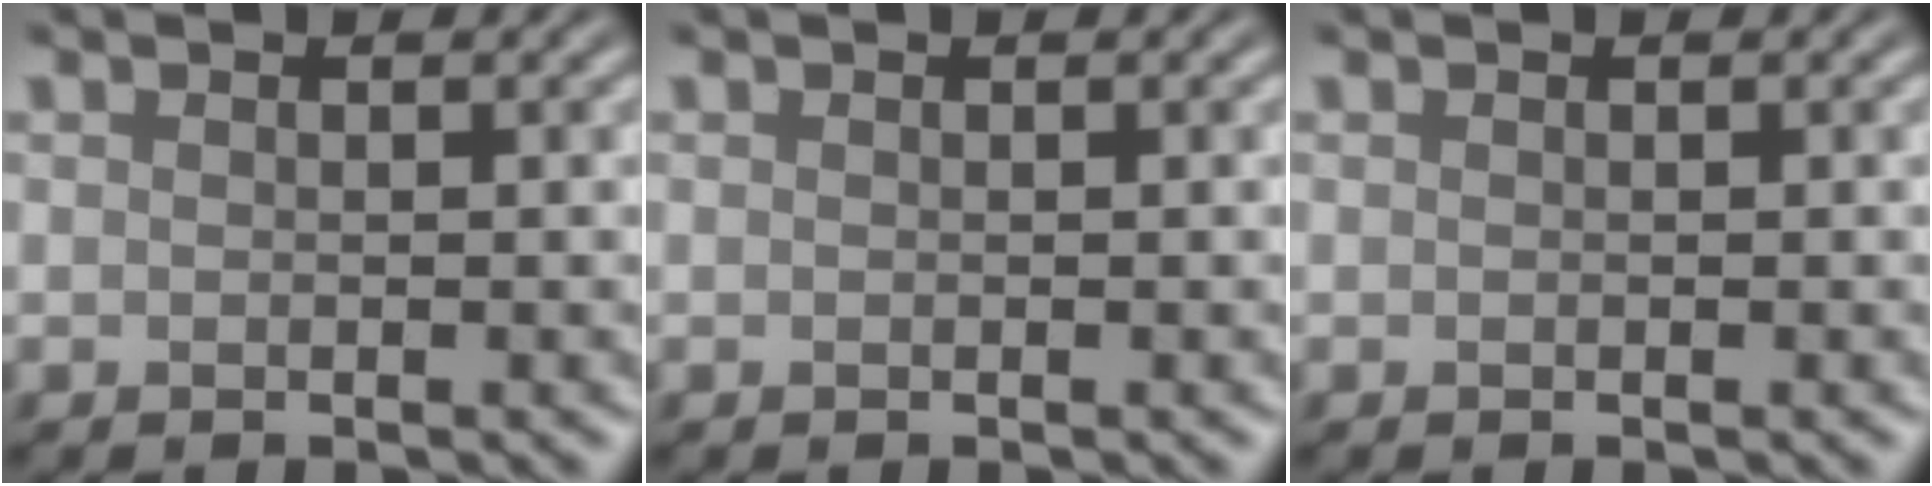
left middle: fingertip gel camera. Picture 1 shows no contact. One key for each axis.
{"total": 0.0}
{"total": 0.0}